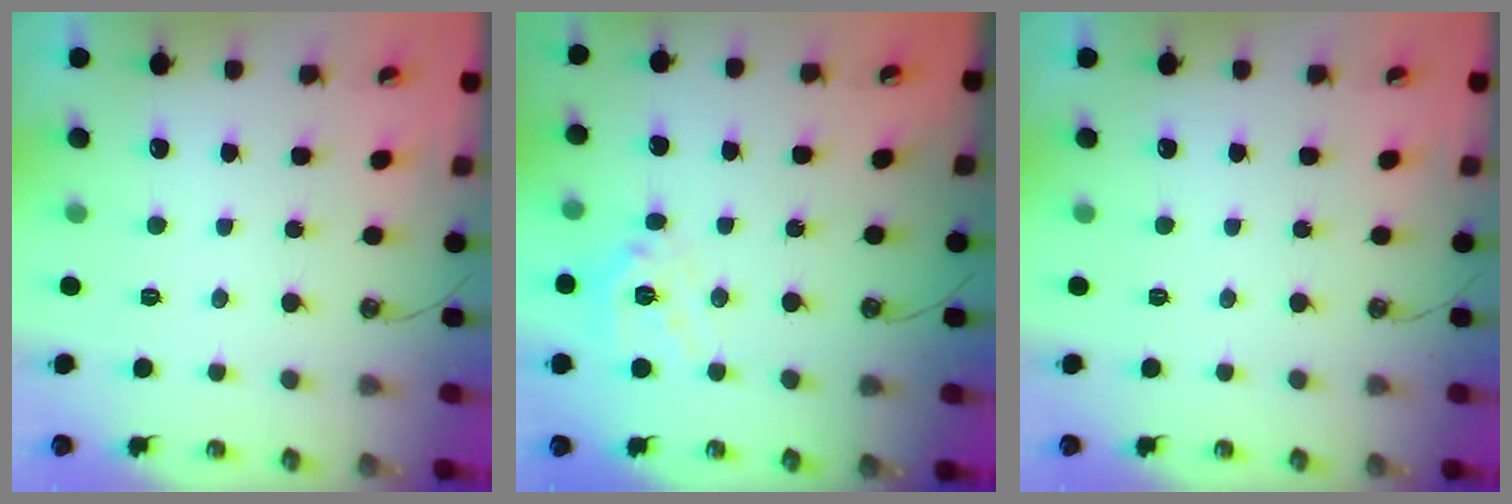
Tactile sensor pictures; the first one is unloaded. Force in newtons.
{"total": 14.2, "press": 14.1, "slide": 2.1}
{"total": 0.0}